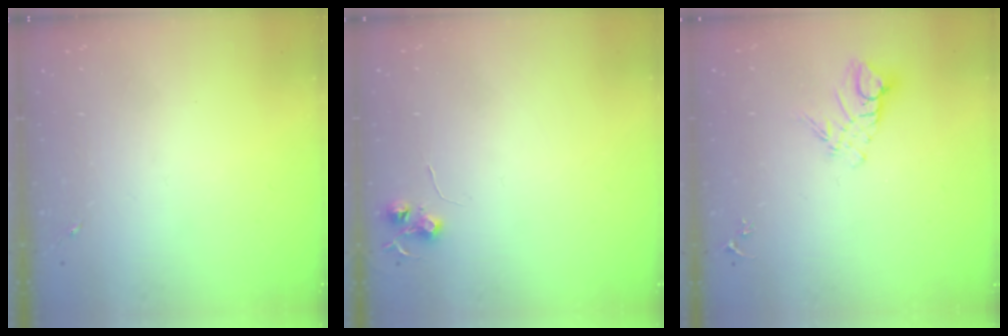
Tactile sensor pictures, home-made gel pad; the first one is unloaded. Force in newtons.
{"total": 6.0, "press": 6.0, "slide": 0.5}
{"total": 9.1, "press": 9.1, "slide": 0.9}